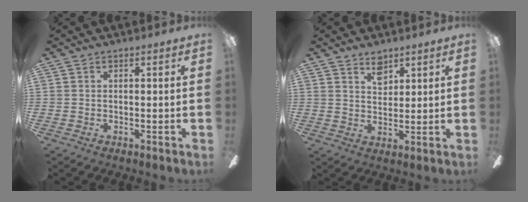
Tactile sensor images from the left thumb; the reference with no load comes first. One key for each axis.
{"total": 5.2, "fx": 3.8, "fy": 2.9, "fz": 2.1, "tx": -0.018, "ty": -0.018, "tz": 0.065}